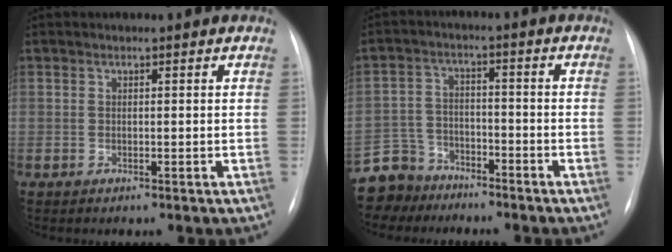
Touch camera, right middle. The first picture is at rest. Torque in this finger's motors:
{"motor_torque": [0.54, -0.54, 0.17, 0.00]}